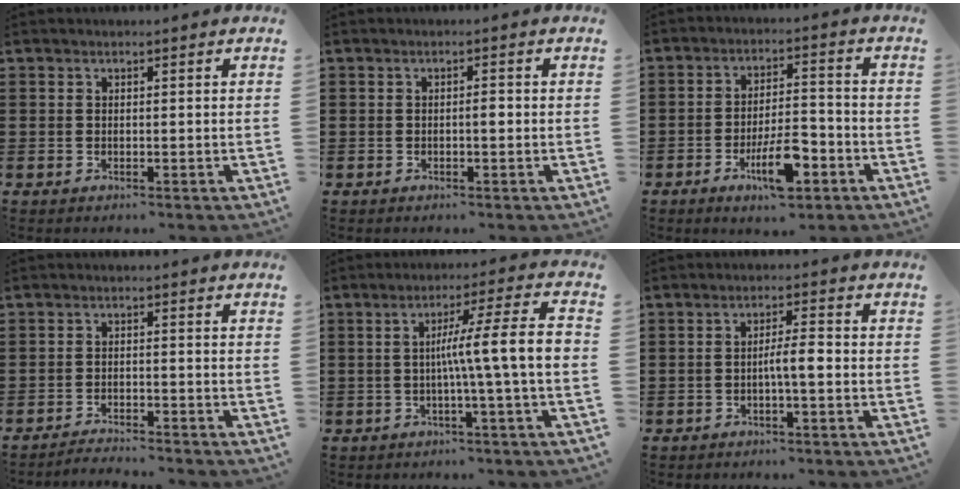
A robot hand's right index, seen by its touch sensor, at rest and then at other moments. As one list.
[{"total": 1.2, "force": [-0.2, 0.3, 1.2], "torque": [-0.022, 0.001, -0.005]}, {"total": 8.3, "force": [-4.0, 2.7, 6.8], "torque": [-0.132, 0.000, -0.072]}, {"total": 2.3, "force": [-2.3, -0.2, 0.2], "torque": [-0.007, 0.002, -0.048]}, {"total": 9.2, "force": [-0.5, -0.4, 9.2], "torque": [-0.157, -0.007, -0.017]}, {"total": 3.4, "force": [-0.8, 0.5, 3.3], "torque": [-0.059, 0.003, -0.017]}]